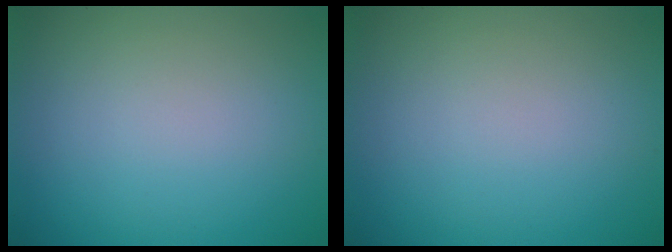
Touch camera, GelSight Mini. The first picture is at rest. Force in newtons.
{"total": 0.0}